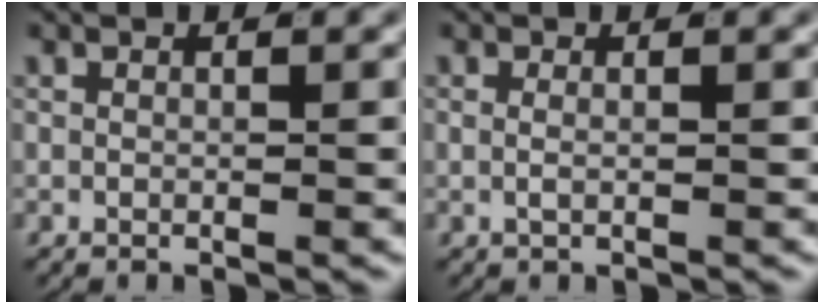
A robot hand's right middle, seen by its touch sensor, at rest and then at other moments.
{"total": 0.7, "force": [0.0, 0.0, 0.7], "torque": [-0.015, -0.006, 0.002]}